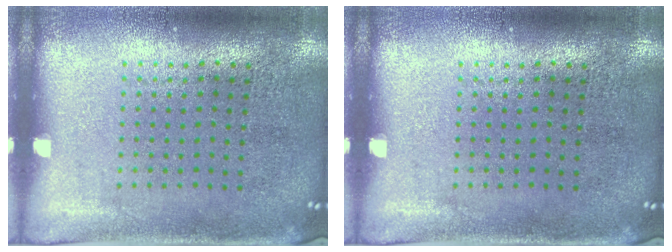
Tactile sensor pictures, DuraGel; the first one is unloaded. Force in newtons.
{"total": 0.0}